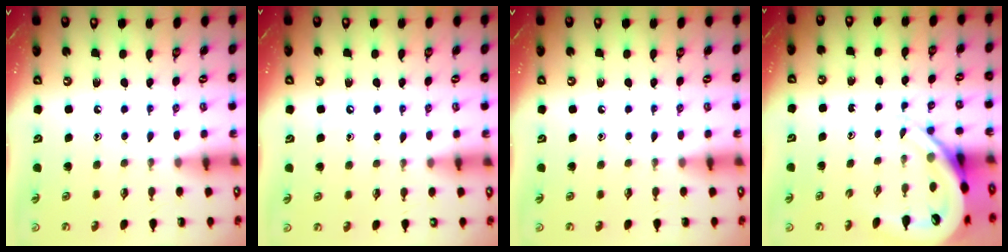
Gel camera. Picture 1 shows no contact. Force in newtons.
{"total": 3.5, "press": 3.4, "slide": 0.5}
{"total": 0.0}
{"total": 9.0, "press": 8.9, "slide": 1.0}